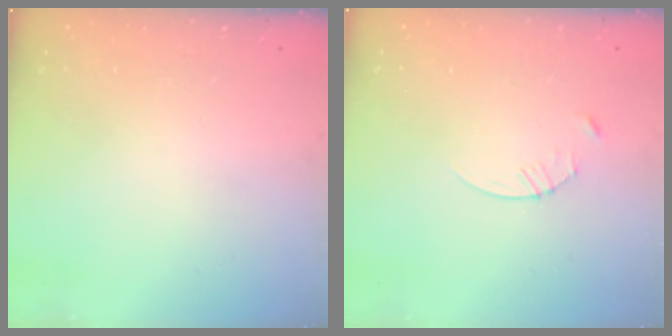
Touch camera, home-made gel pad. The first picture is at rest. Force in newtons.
{"total": 2.9, "press": 2.9, "slide": 0.4}